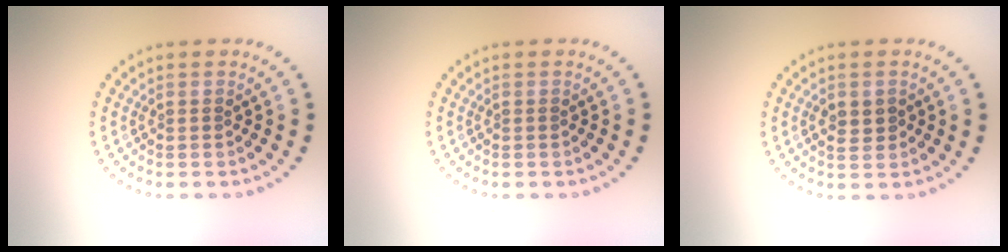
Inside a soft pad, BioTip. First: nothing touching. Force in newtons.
{"total": 0.0}
{"total": 1.6, "press": 1.6, "slide": 0.1}